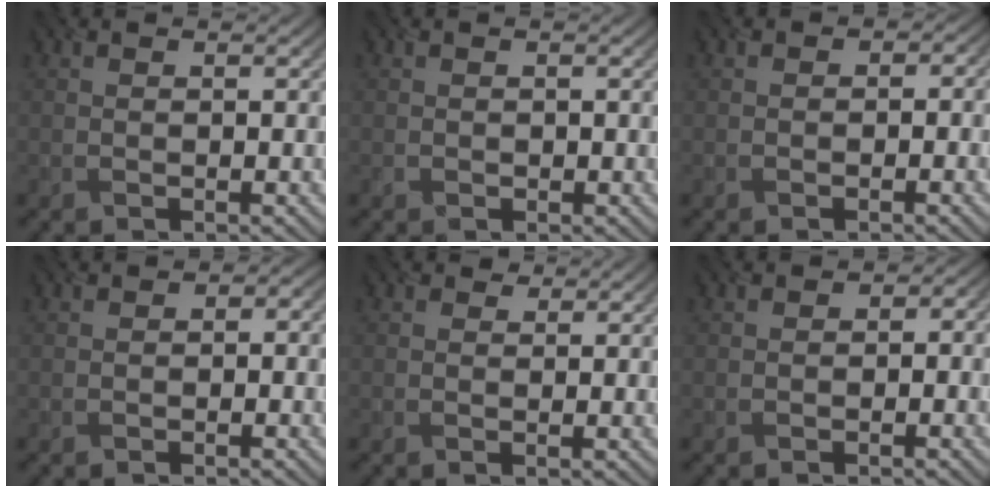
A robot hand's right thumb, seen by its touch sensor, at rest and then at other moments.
{"total": 0.7, "force": [-0.2, 0.6, -0.3], "torque": [0.006, -0.007, 0.002]}
{"total": 1.7, "force": [-0.9, 1.4, 0.4], "torque": [0.003, -0.007, -0.010]}
{"total": 2.0, "force": [-0.5, 1.6, 1.0], "torque": [-0.007, -0.005, -0.002]}
{"total": 1.0, "force": [0.6, 0.6, -0.6], "torque": [0.007, -0.005, 0.011]}
{"total": 2.0, "force": [-1.0, 1.6, 0.7], "torque": [-0.002, -0.008, -0.012]}